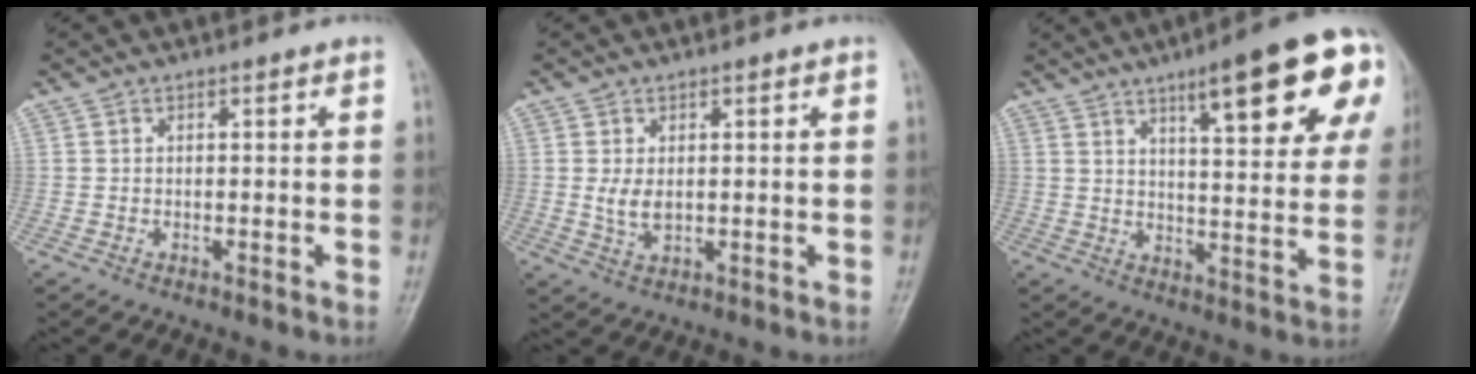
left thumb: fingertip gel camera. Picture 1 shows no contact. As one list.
[{"total": 3.4, "force": [0.4, 2.0, 2.6], "torque": [-0.048, -0.010, 0.013]}, {"total": 19.0, "force": [9.2, 4.5, 16.0], "torque": [-0.185, -0.023, 0.121]}]